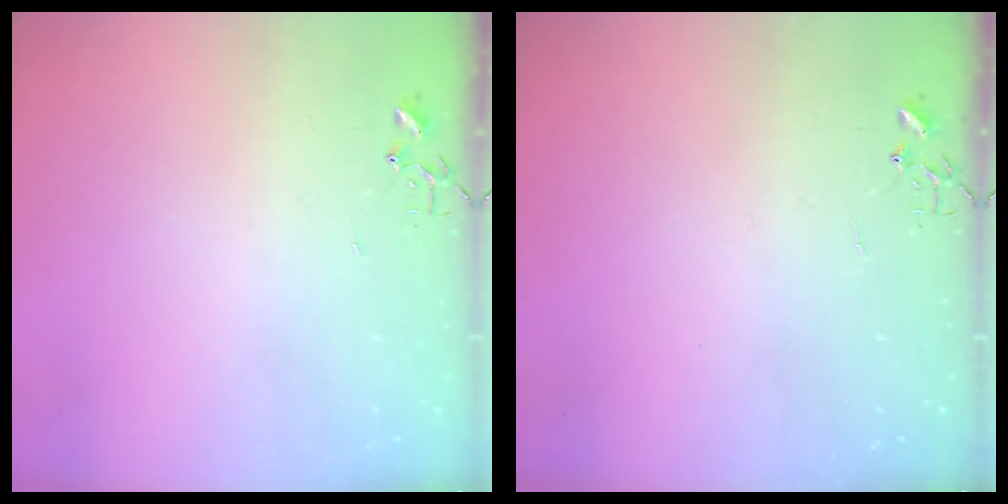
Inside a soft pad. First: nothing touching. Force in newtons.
{"total": 0.0}